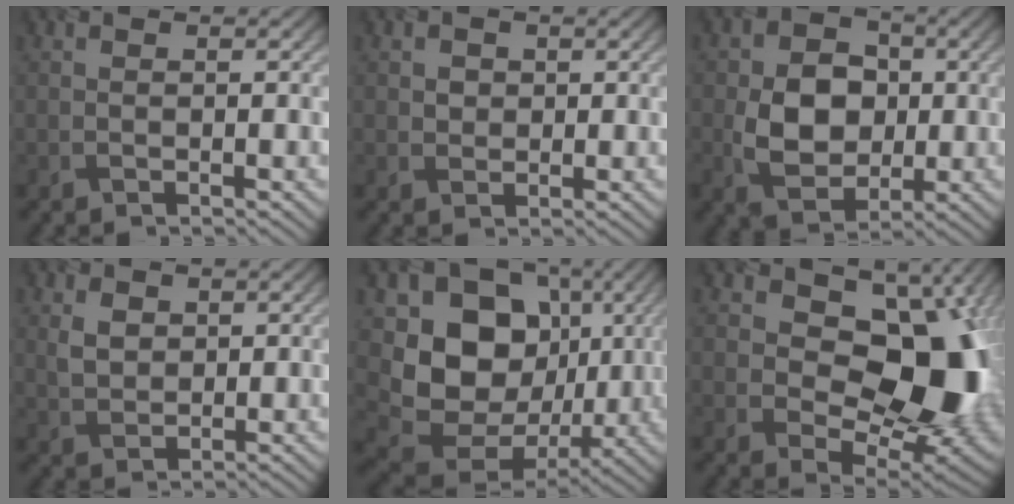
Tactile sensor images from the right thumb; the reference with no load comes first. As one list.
[{"total": 1.7, "force": [0.4, 1.6, 0.6], "torque": [-0.014, -0.004, 0.004]}, {"total": 8.2, "force": [-0.5, 6.2, 5.3], "torque": [-0.108, -0.002, -0.016]}, {"total": 3.3, "force": [1.3, 2.4, 1.9], "torque": [-0.046, -0.002, 0.025]}, {"total": 14.7, "force": [1.0, 12.0, 8.4], "torque": [-0.166, -0.026, 0.018]}, {"total": 16.7, "force": [2.5, 11.2, 12.1], "torque": [-0.146, -0.001, 0.047]}]